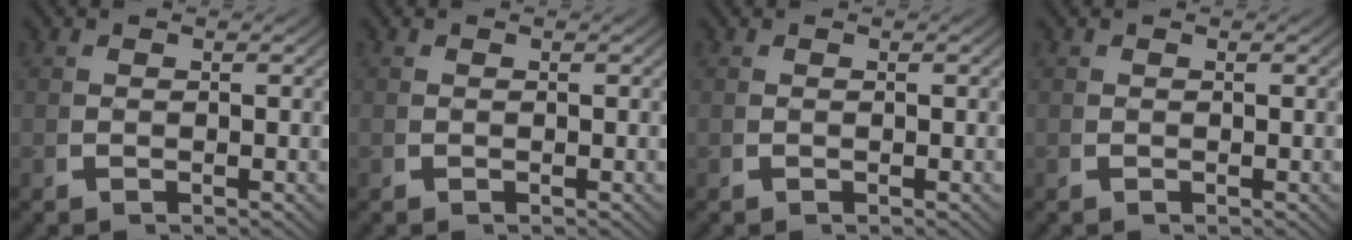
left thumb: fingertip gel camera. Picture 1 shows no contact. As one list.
[{"total": 0.0}, {"total": 0.0}, {"total": 0.0}]